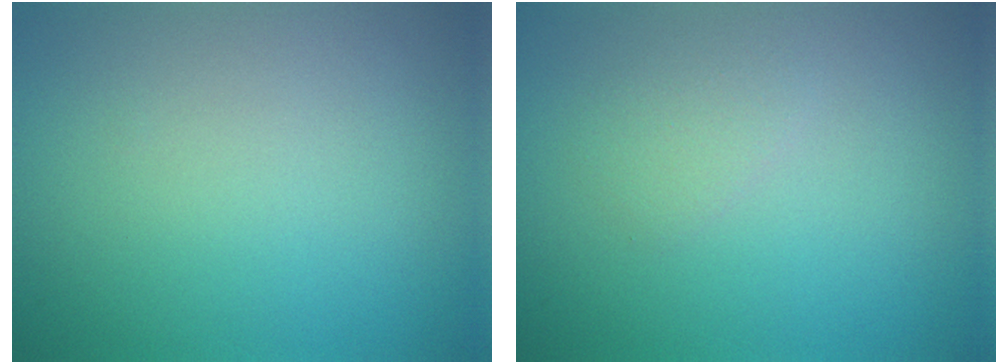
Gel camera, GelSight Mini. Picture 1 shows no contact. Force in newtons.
{"total": 1.1, "press": 1.1, "slide": 0.1}